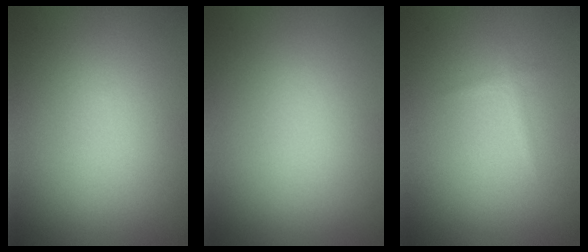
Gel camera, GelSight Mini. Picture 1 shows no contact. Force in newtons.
{"total": 0.0}
{"total": 0.7, "press": 0.7, "slide": 0.0}